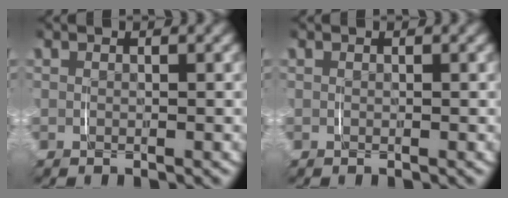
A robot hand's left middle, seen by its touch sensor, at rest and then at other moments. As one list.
[{"total": 0.0}]